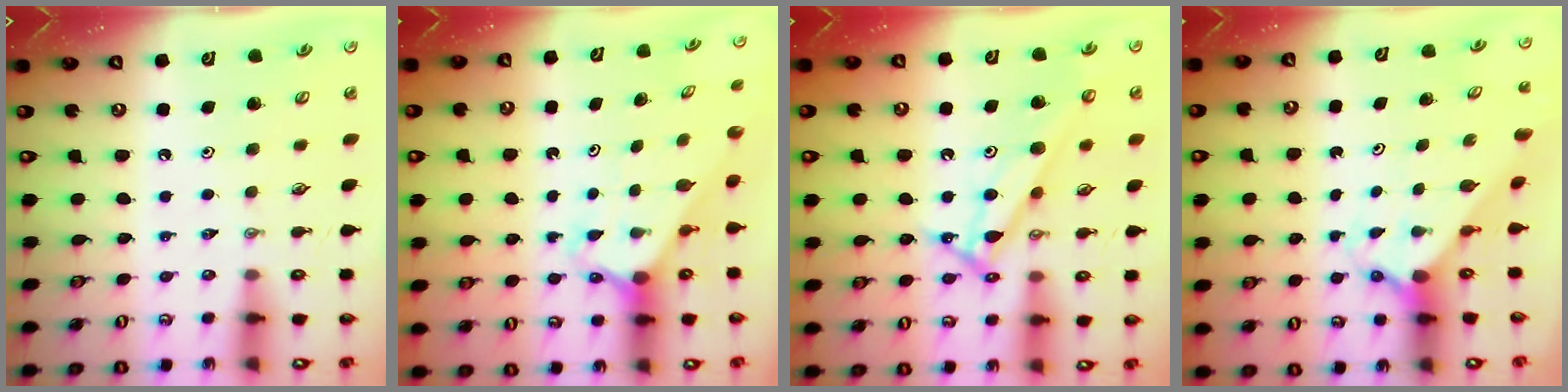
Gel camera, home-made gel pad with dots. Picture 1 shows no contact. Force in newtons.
{"total": 2.3, "press": 2.3, "slide": 0.2}
{"total": 10.4, "press": 10.4, "slide": 0.3}
{"total": 1.7, "press": 1.7, "slide": 0.1}